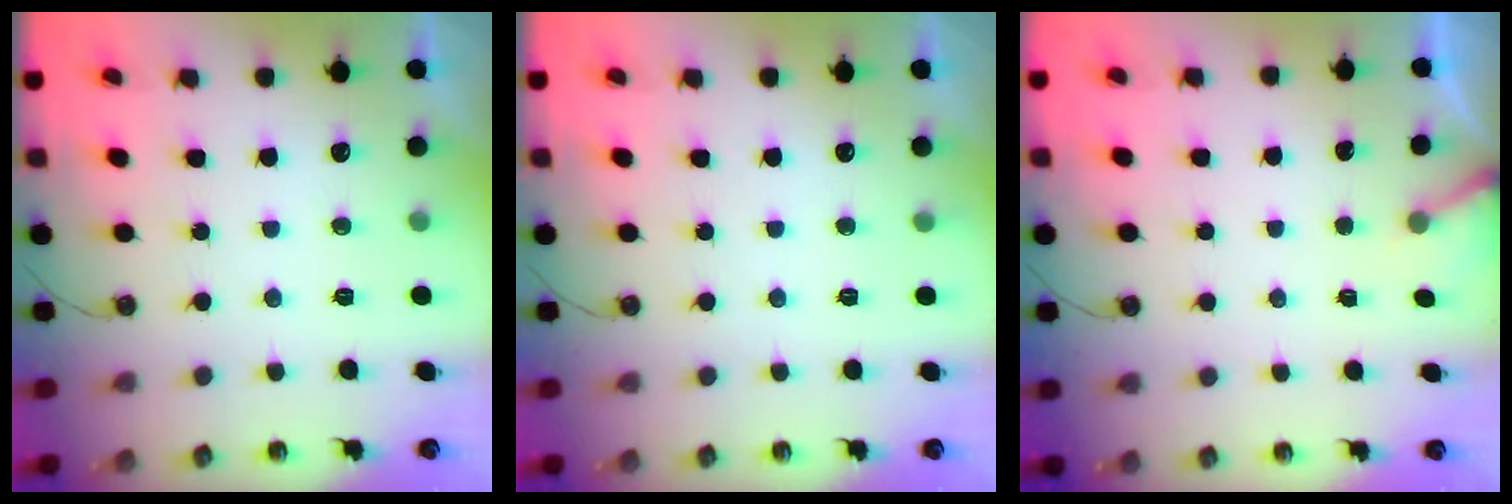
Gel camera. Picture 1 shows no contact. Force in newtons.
{"total": 3.7, "press": 3.6, "slide": 0.4}
{"total": 2.7, "press": 2.7, "slide": 0.2}